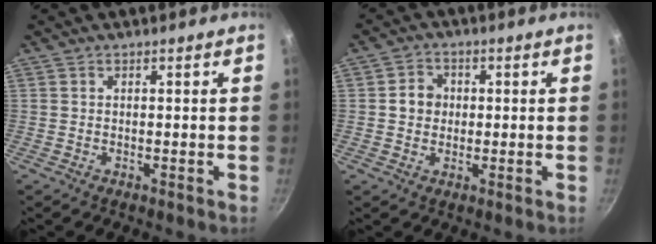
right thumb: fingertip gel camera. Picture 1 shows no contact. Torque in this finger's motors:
{"motor_torque": [-0.07, 0.37, 0.20, 0.03, -0.06]}